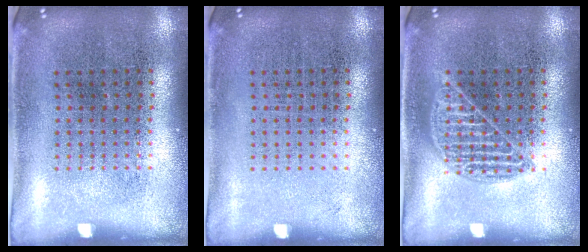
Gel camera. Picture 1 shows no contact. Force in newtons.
{"total": 0.0}
{"total": 1.7, "press": 1.7, "slide": 0.1}